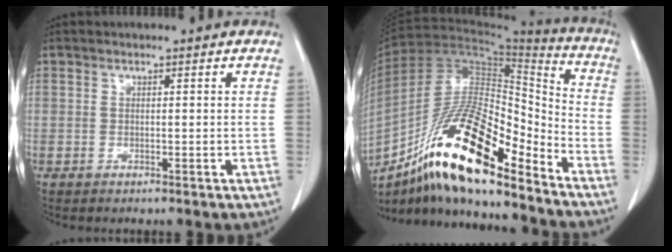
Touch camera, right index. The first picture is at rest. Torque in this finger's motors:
{"motor_torque": [0.74, -0.81, 0.36, 0.05]}